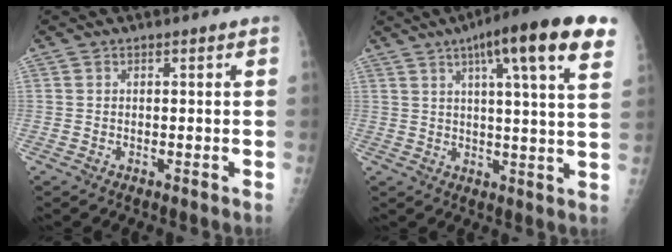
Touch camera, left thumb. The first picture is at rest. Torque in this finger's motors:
{"motor_torque": [3.01, 1.85, 1.67, -0.57, 0.36]}